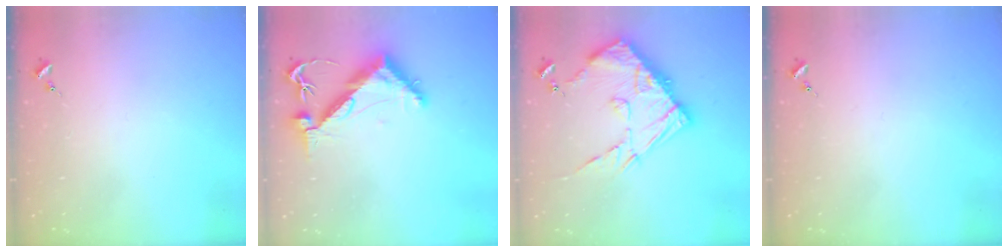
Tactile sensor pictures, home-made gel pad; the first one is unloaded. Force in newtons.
{"total": 11.0, "press": 10.9, "slide": 1.1}
{"total": 18.0, "press": 17.9, "slide": 1.9}
{"total": 0.0}